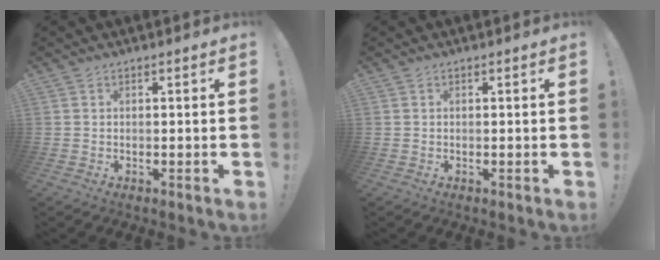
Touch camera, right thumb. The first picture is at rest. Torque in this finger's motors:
{"motor_torque": [0.08, 0.02, 0.16, -0.04, 0.00]}